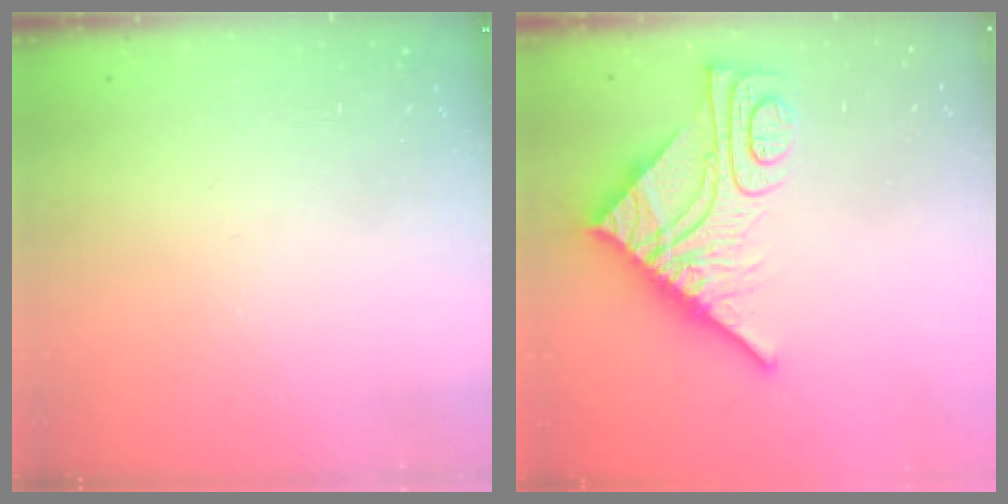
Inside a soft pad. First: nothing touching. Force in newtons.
{"total": 14.7, "press": 14.6, "slide": 1.7}